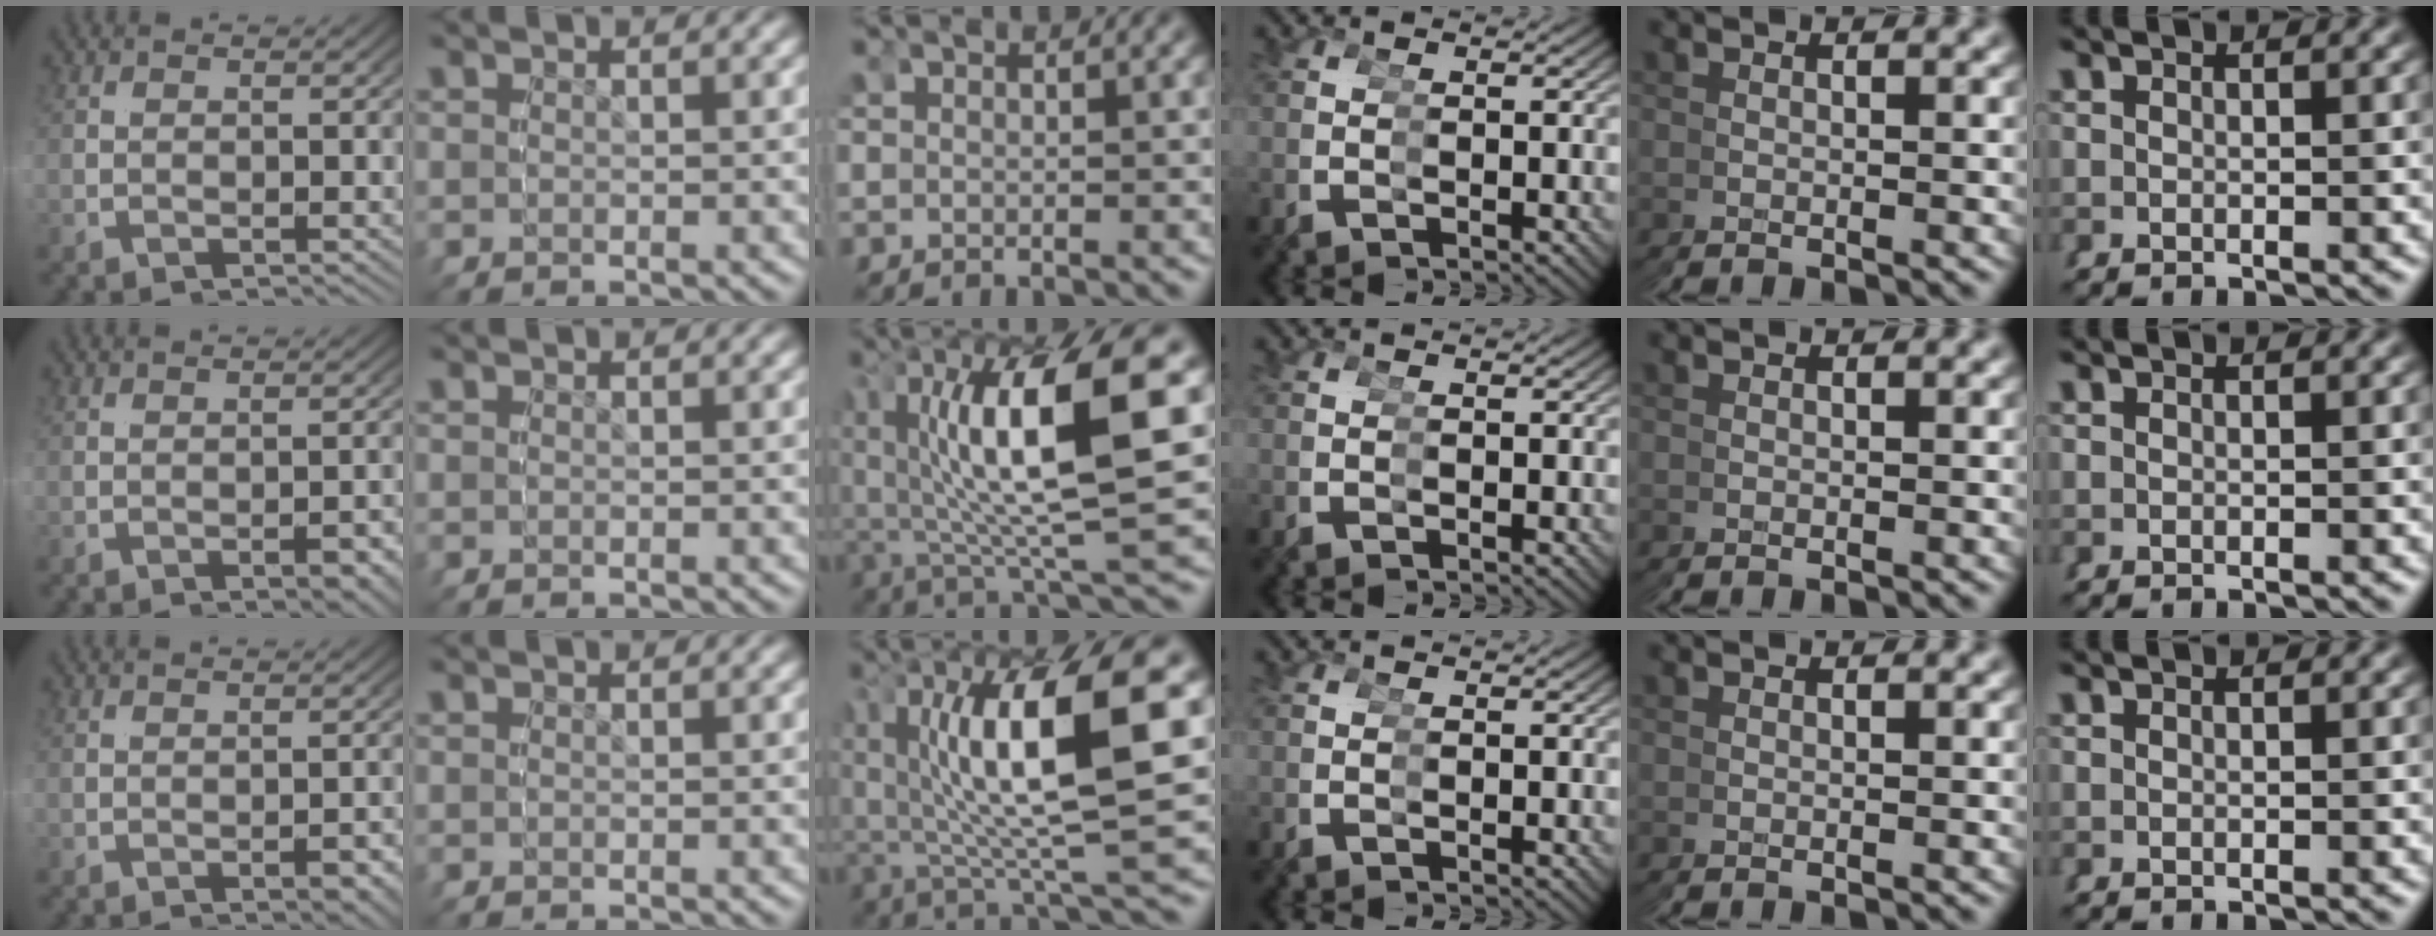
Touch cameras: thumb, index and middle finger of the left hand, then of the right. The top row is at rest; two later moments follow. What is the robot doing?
{"motion": "grasp_and_lifting", "object": "cubes"}